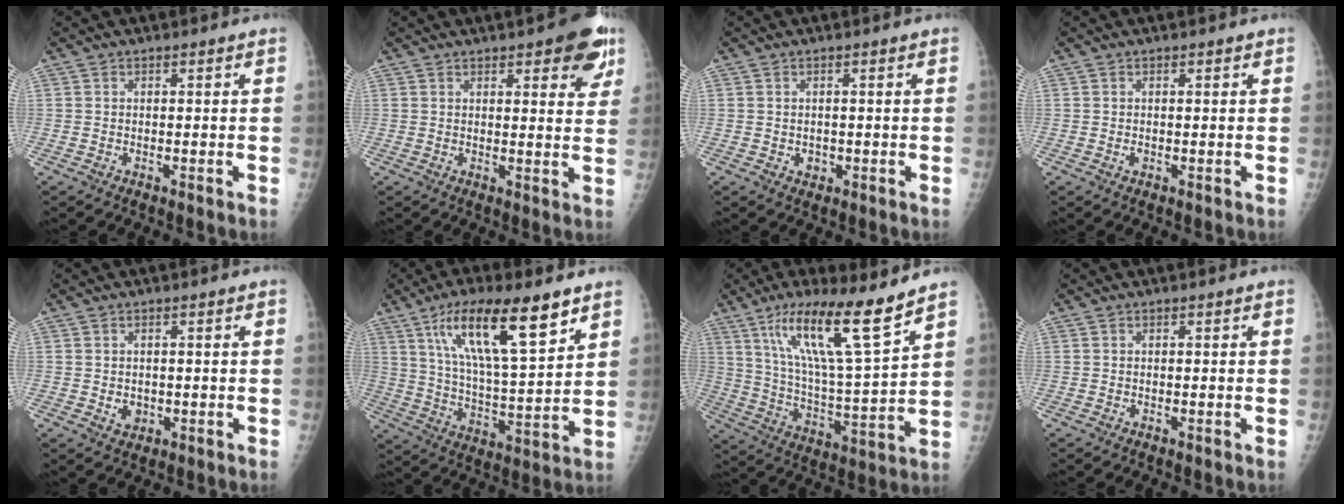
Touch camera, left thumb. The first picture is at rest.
{"total": 9.3, "force": [5.2, 3.2, 7.1], "torque": [-0.054, -0.018, 0.057]}
{"total": 1.4, "force": [-0.2, 1.2, 0.6], "torque": [-0.005, 0.001, 0.002]}
{"total": 0.7, "force": [0.0, 0.5, 0.5], "torque": [-0.007, -0.001, 0.002]}
{"total": 2.2, "force": [-0.2, 1.9, 1.1], "torque": [-0.010, -0.001, 0.006]}
{"total": 18.7, "force": [10.4, 4.9, 14.7], "torque": [-0.232, -0.041, 0.188]}
{"total": 17.9, "force": [11.5, 2.2, 13.5], "torque": [-0.221, -0.065, 0.209]}
{"total": 0.0}